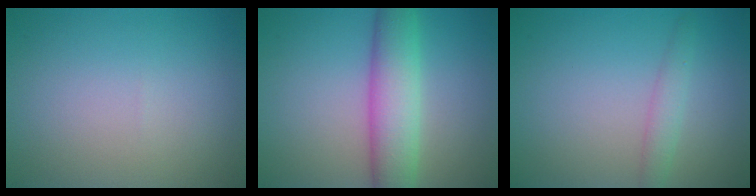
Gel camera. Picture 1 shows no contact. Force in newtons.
{"total": 5.9, "press": 5.9, "slide": 0.1}
{"total": 1.8, "press": 1.8, "slide": 0.0}